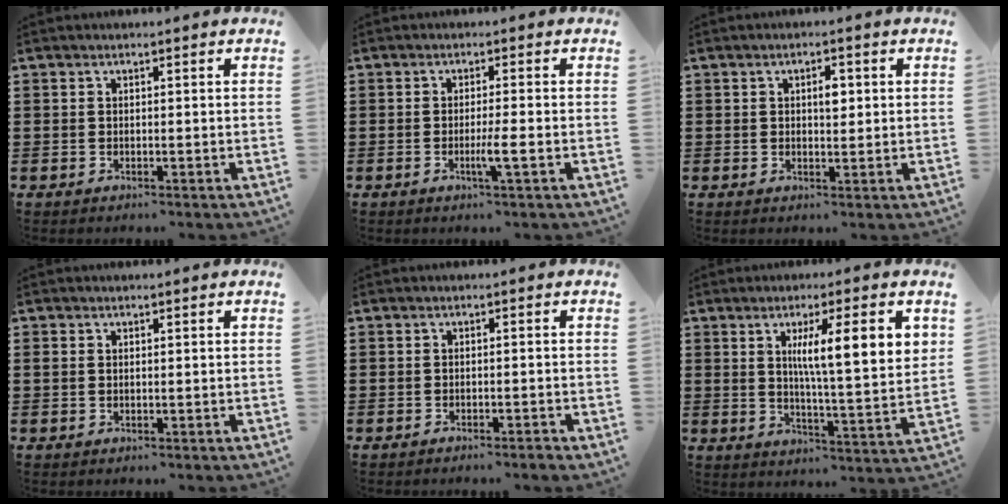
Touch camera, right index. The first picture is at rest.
{"total": 3.3, "force": [-1.2, -0.1, 3.0], "torque": [-0.057, -0.012, -0.024]}
{"total": 2.5, "force": [0.5, 1.0, 2.2], "torque": [-0.028, 0.002, 0.004]}
{"total": 0.6, "force": [0.0, 0.4, 0.4], "torque": [-0.010, 0.002, -0.001]}
{"total": 1.2, "force": [-1.0, -0.2, 0.5], "torque": [-0.010, -0.001, -0.020]}
{"total": 9.1, "force": [3.3, 0.9, 8.5], "torque": [-0.143, -0.009, 0.047]}